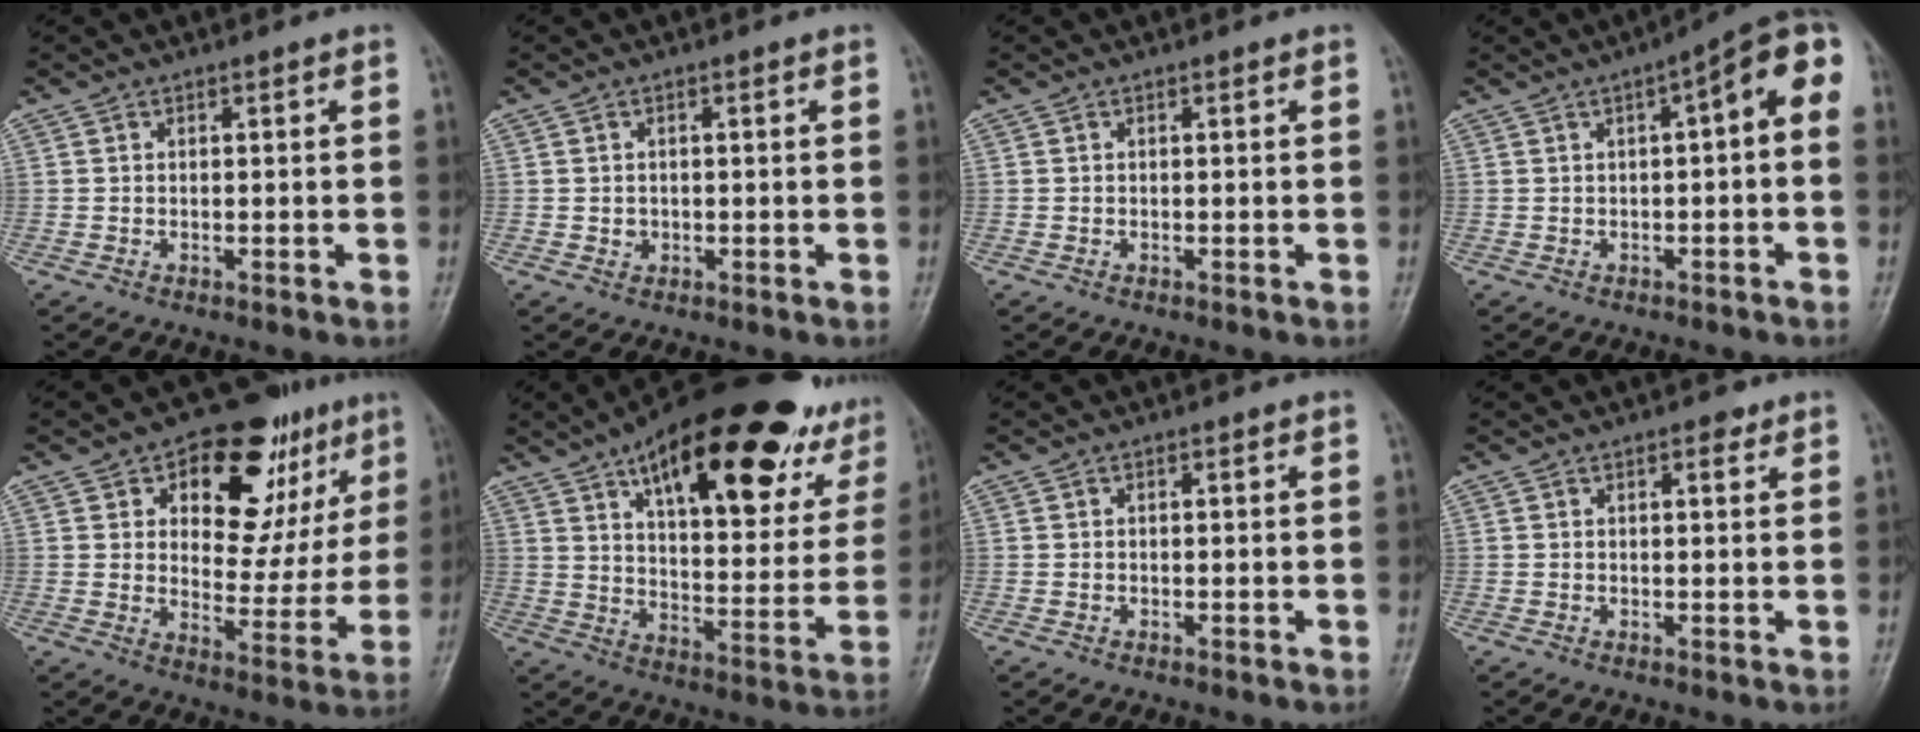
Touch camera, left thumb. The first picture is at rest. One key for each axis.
{"total": 1.3, "fx": -0.2, "fy": 1.2, "fz": 0.4, "tx": 0.003, "ty": 0.005, "tz": -0.001}
{"total": 0.0}
{"total": 8.6, "fx": 1.1, "fy": 2.8, "fz": 8.1, "tx": -0.097, "ty": 0.038, "tz": 0.003}
{"total": 19.7, "fx": 9.2, "fy": 10.9, "fz": 13.6, "tx": -0.122, "ty": -0.027, "tz": 0.131}
{"total": 31.8, "fx": 19.2, "fy": 12.4, "fz": 22.1, "tx": -0.286, "ty": -0.031, "tz": 0.279}
{"total": 0.0}
{"total": 1.7, "fx": 1.0, "fy": 0.8, "fz": 1.1, "tx": -0.005, "ty": -0.001, "tz": 0.011}